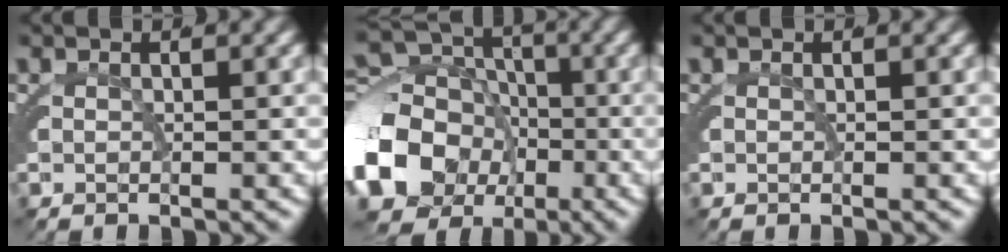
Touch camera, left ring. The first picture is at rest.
{"total": 13.6, "force": [-3.2, 11.8, 6.1], "torque": [-0.126, -0.049, -0.047]}
{"total": 0.0}